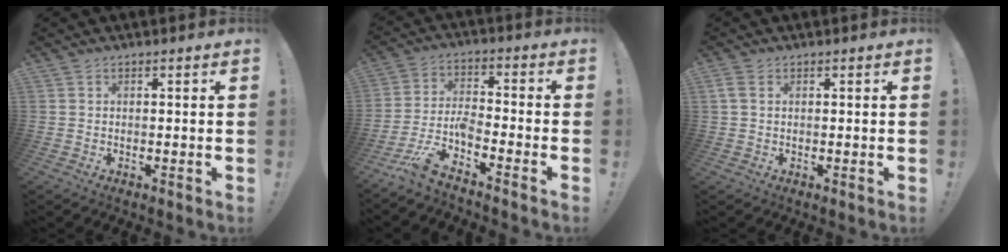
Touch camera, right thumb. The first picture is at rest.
{"total": 9.3, "force": [-7.6, 2.4, 4.9], "torque": [-0.112, 0.025, -0.148]}
{"total": 1.9, "force": [0.7, 1.1, 1.3], "torque": [-0.032, 0.006, 0.014]}